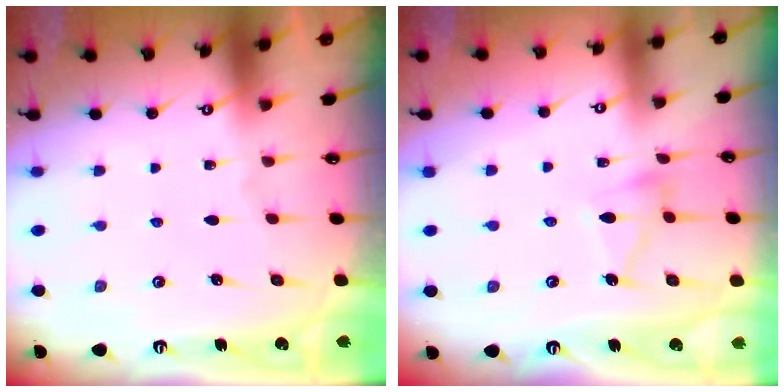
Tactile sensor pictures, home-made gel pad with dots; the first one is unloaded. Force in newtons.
{"total": 6.7, "press": 6.6, "slide": 0.5}